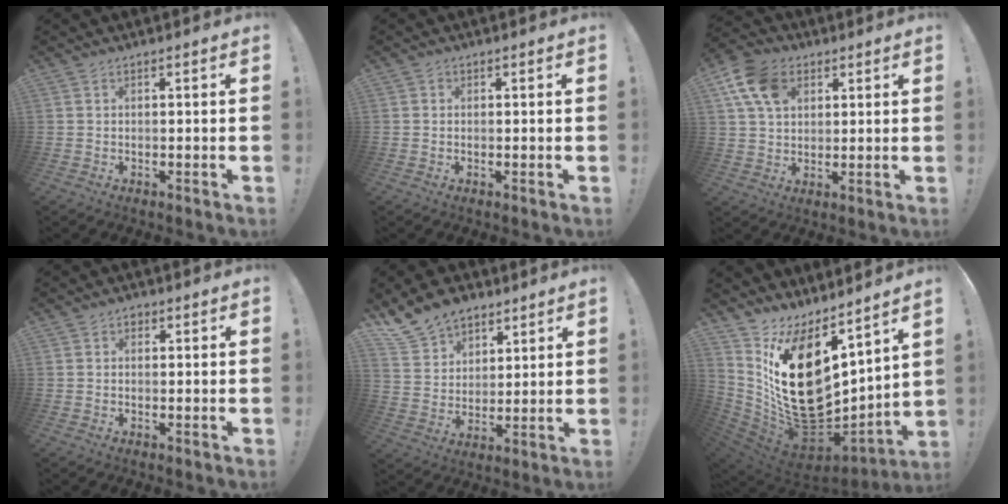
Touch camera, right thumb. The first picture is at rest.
{"total": 0.5, "force": [0.0, 0.5, 0.1], "torque": [0.006, -0.001, -0.003]}
{"total": 12.9, "force": [5.3, 9.2, 7.2], "torque": [-0.128, -0.009, 0.105]}
{"total": 1.2, "force": [0.2, 1.0, 0.6], "torque": [-0.003, 0.001, 0.001]}
{"total": 12.5, "force": [9.5, 7.5, 2.9], "torque": [-0.056, -0.069, 0.186]}
{"total": 25.1, "force": [3.4, 15.8, 19.2], "torque": [-0.345, -0.029, 0.096]}